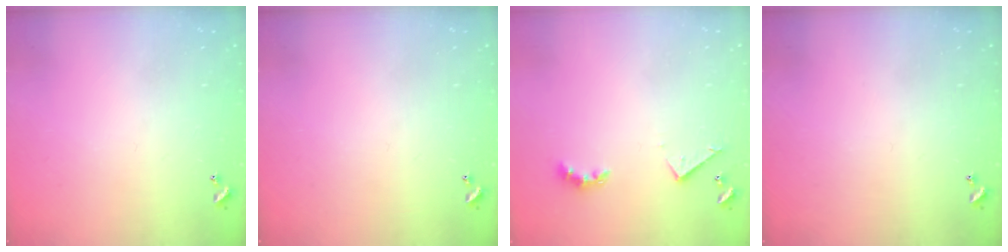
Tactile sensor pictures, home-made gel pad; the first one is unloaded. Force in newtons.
{"total": 0.0}
{"total": 3.5, "press": 3.4, "slide": 0.7}
{"total": 0.0}